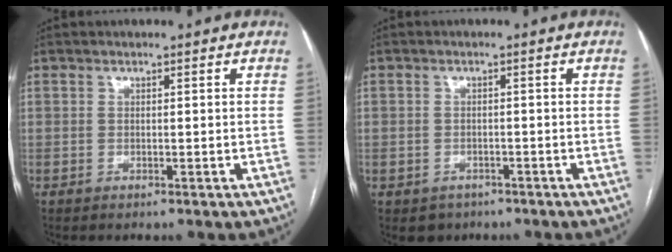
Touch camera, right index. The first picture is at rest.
{"total": 3.5, "force": [-1.9, 2.8, 0.3], "torque": [-0.002, 0.009, -0.024]}